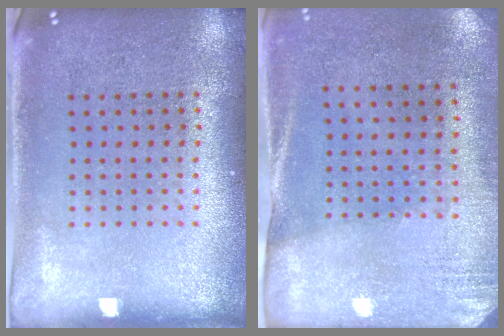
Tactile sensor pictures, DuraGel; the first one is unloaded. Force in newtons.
{"total": 2.6, "press": 2.3, "slide": 1.3}